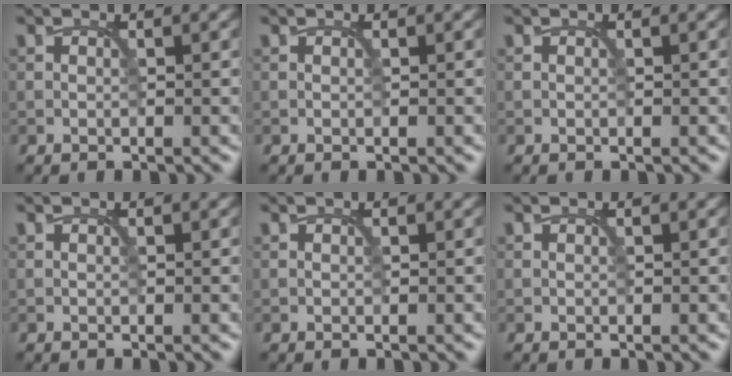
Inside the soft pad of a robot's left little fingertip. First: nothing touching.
{"total": 0.0}
{"total": 0.0}
{"total": 0.0}
{"total": 0.0}
{"total": 0.0}